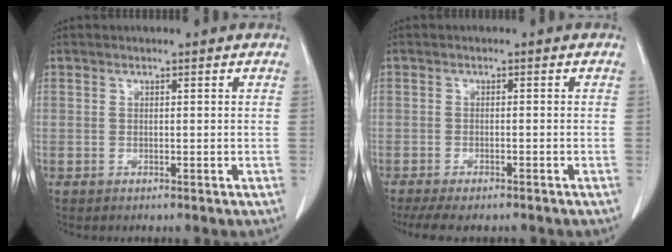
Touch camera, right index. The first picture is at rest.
{"total": 8.6, "force": [-6.9, 2.7, 4.3], "torque": [-0.069, -0.004, -0.103]}